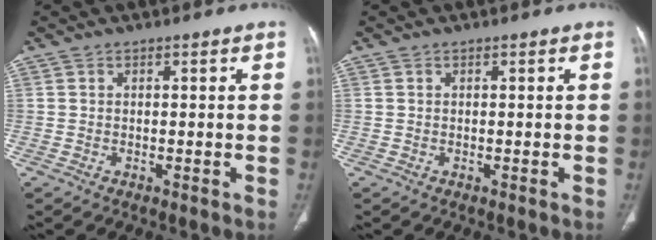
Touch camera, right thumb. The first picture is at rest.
{"total": 0.0}